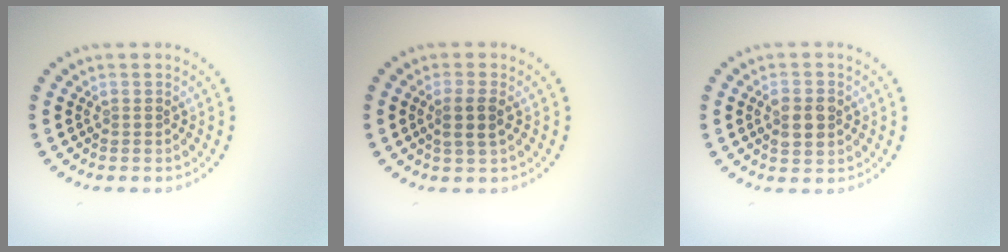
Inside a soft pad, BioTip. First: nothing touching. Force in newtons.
{"total": 2.0, "press": 1.8, "slide": 0.9}
{"total": 2.6, "press": 2.6, "slide": 0.1}